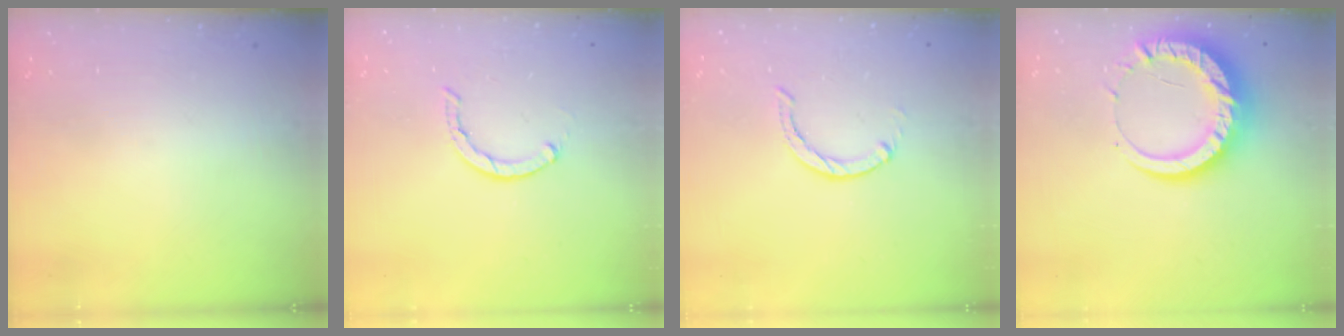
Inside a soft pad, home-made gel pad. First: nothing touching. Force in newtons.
{"total": 1.6, "press": 1.5, "slide": 0.4}
{"total": 0.0}
{"total": 14.4, "press": 14.4, "slide": 1.3}